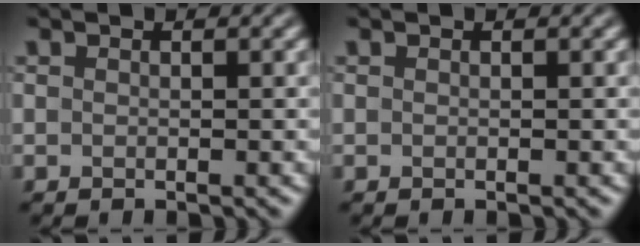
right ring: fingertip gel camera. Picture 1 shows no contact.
{"total": 0.0}